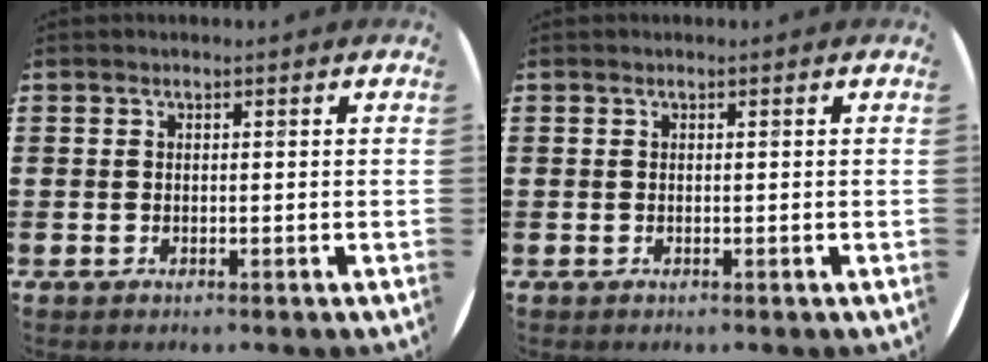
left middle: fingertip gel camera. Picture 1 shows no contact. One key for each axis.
{"total": 0.0}